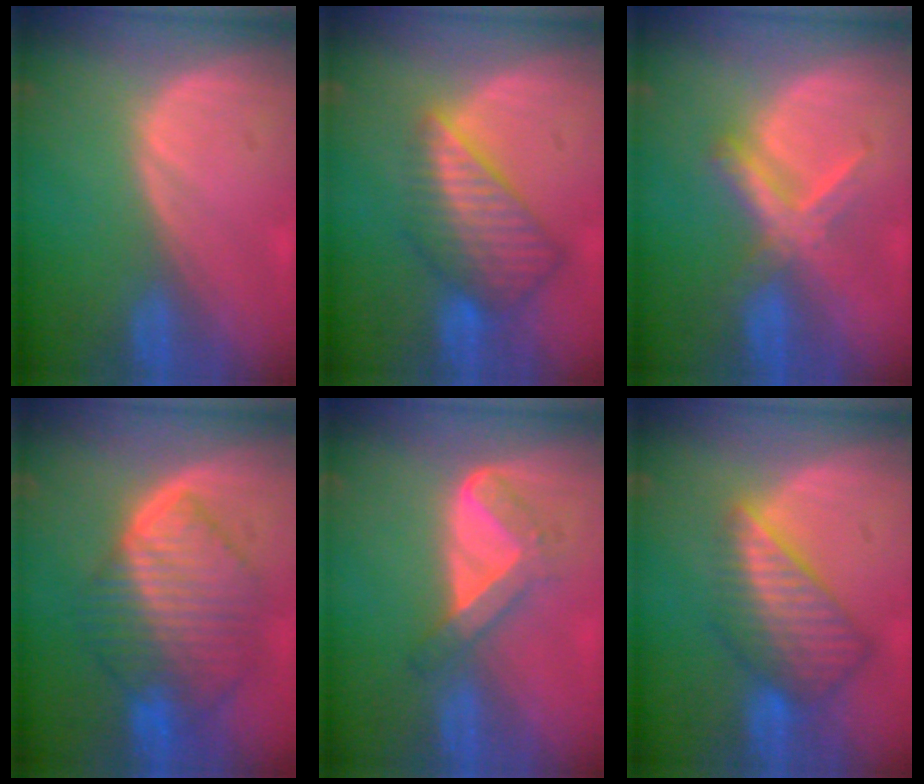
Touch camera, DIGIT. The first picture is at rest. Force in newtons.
{"total": 8.4, "press": 7.3, "slide": 4.1}
{"total": 5.5, "press": 5.4, "slide": 1.1}
{"total": 10.5, "press": 10.5, "slide": 0.9}
{"total": 5.7, "press": 4.8, "slide": 3.1}
{"total": 8.4, "press": 7.3, "slide": 4.1}